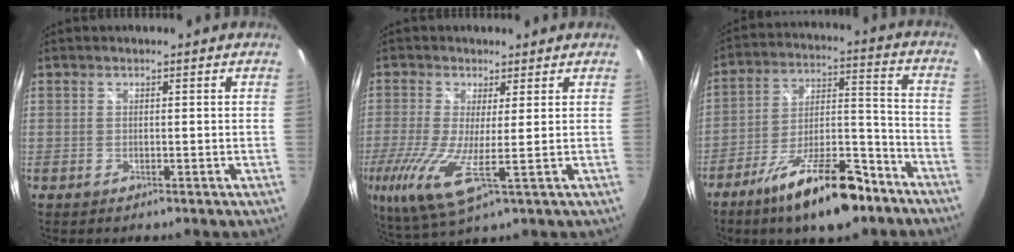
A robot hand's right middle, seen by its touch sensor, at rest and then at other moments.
{"total": 10.7, "force": [-1.9, 1.9, 10.3], "torque": [-0.220, -0.032, -0.039]}
{"total": 18.4, "force": [-12.5, 6.0, 12.1], "torque": [-0.207, 0.001, -0.197]}